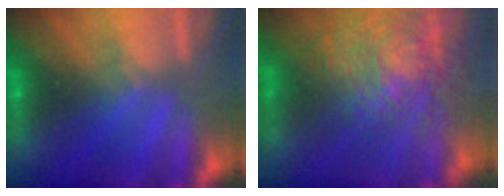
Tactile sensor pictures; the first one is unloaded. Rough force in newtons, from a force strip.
{"total": 7.2}